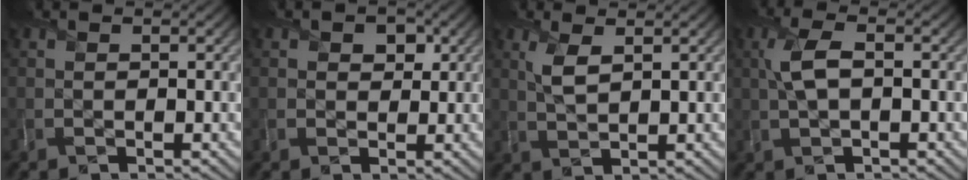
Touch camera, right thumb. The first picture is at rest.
{"total": 2.4, "force": [1.1, 1.9, 1.1], "torque": [-0.014, -0.005, 0.014]}
{"total": 3.1, "force": [1.4, 1.2, 2.5], "torque": [-0.065, 0.000, 0.031]}
{"total": 4.1, "force": [0.4, 1.7, 3.7], "torque": [-0.093, 0.009, 0.006]}